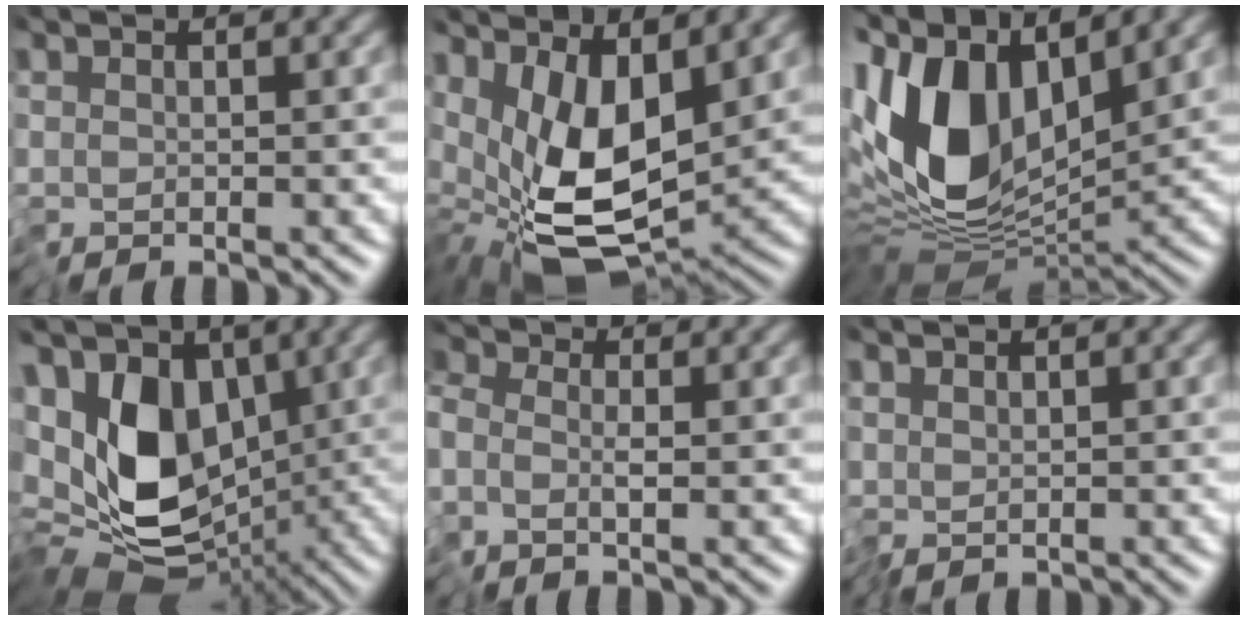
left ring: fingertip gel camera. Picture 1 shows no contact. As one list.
[{"total": 11.9, "force": [0.6, 6.2, 10.2], "torque": [-0.176, -0.035, 0.017]}, {"total": 11.2, "force": [2.3, 6.2, 9.1], "torque": [-0.190, -0.008, 0.035]}, {"total": 10.5, "force": [0.2, 6.7, 8.1], "torque": [-0.144, -0.026, -0.009]}, {"total": 2.3, "force": [-1.2, 1.5, 1.3], "torque": [-0.032, -0.006, -0.033]}, {"total": 0.5, "force": [0.1, 0.4, 0.3], "torque": [-0.008, -0.003, 0.002]}]